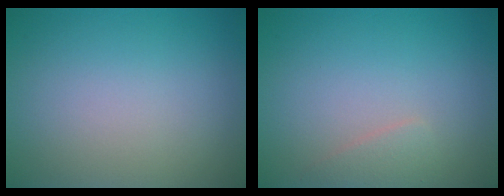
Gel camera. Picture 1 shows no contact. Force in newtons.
{"total": 1.3, "press": 1.3, "slide": 0.0}